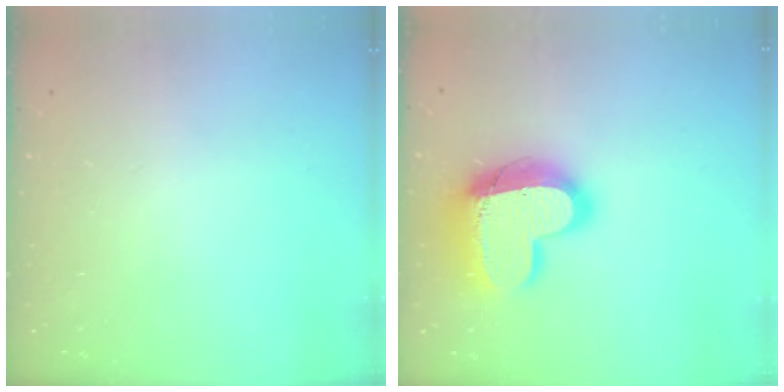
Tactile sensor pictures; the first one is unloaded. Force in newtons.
{"total": 18.9, "press": 18.8, "slide": 1.5}